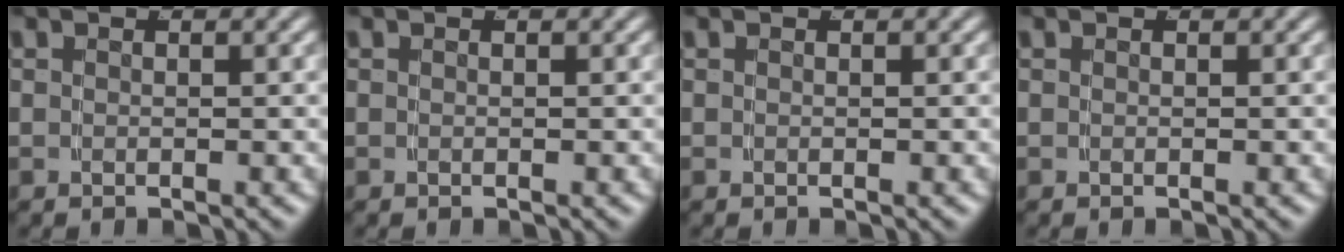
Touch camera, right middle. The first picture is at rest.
{"total": 0.0}
{"total": 0.0}
{"total": 0.0}